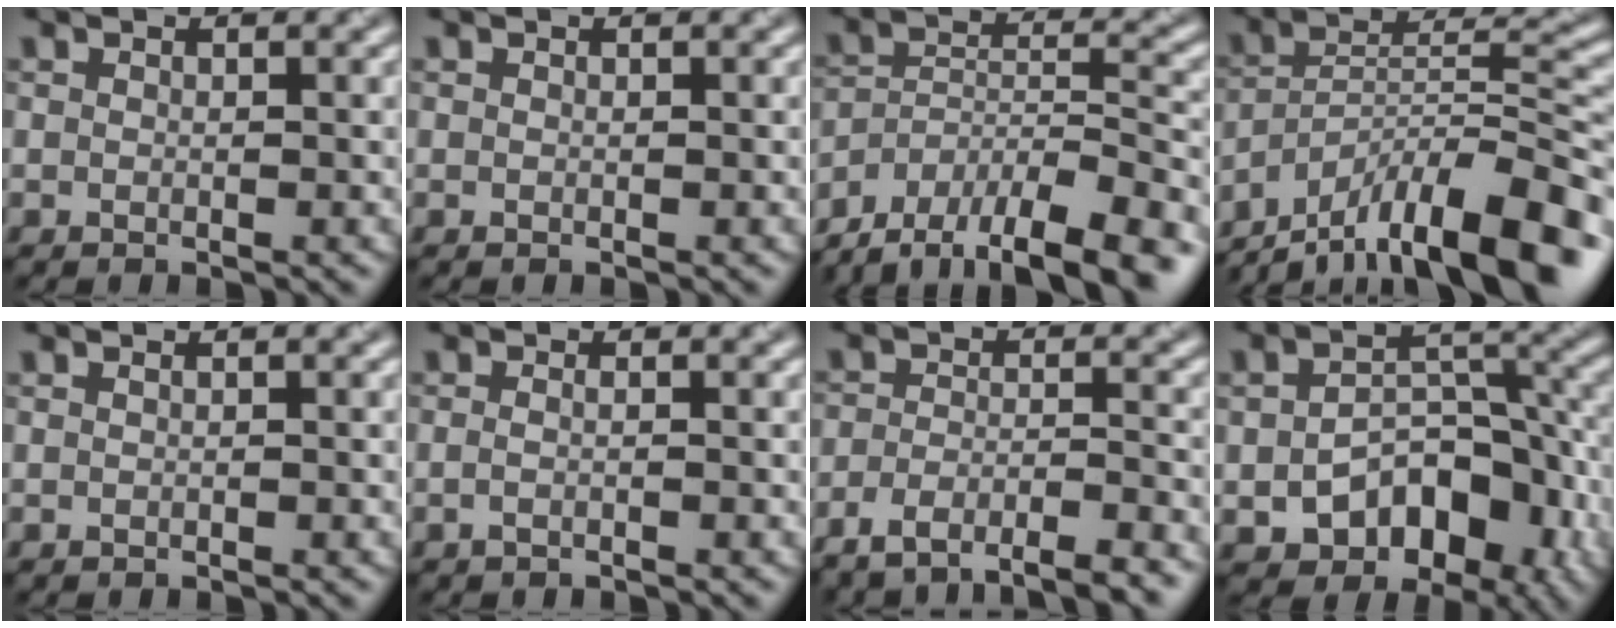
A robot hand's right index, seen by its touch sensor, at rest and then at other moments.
{"total": 0.0}
{"total": 14.5, "force": [-11.9, 5.7, 6.0], "torque": [-0.104, 0.007, -0.172]}
{"total": 14.5, "force": [-11.2, 3.9, 8.5], "torque": [-0.143, 0.019, -0.183]}
{"total": 0.0}
{"total": 0.9, "force": [-0.3, 0.2, 0.8], "torque": [-0.017, -0.003, -0.008]}
{"total": 5.9, "force": [-4.8, 1.3, 3.1], "torque": [-0.054, -0.003, -0.080]}
{"total": 9.6, "force": [-3.6, 6.1, 6.5], "torque": [-0.101, -0.019, -0.040]}